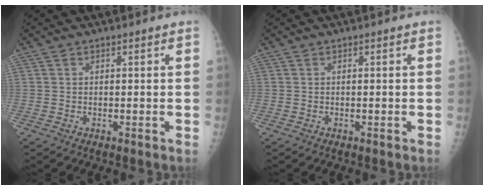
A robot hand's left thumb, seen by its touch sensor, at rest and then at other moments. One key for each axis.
{"total": 0.0}